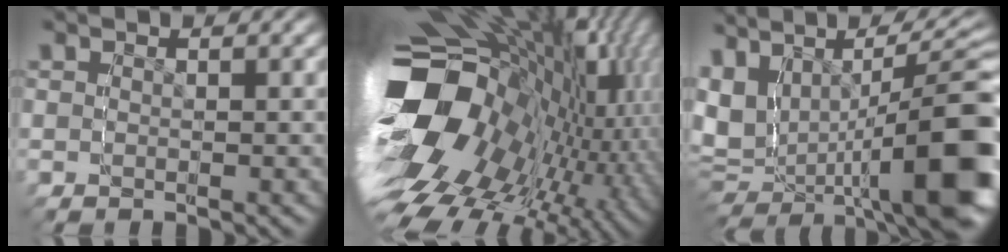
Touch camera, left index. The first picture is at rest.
{"total": 27.4, "force": [-1.1, 17.9, 20.7], "torque": [-0.304, -0.031, -0.012]}
{"total": 16.6, "force": [0.5, 10.7, 12.7], "torque": [-0.232, -0.003, 0.006]}